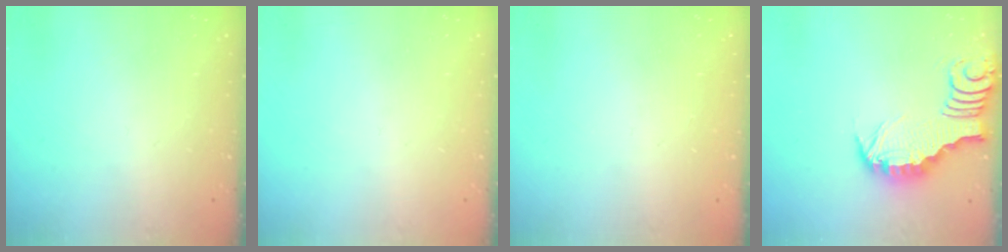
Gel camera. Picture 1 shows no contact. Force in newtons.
{"total": 0.0}
{"total": 1.6, "press": 1.5, "slide": 0.5}
{"total": 3.2, "press": 3.2, "slide": 0.4}